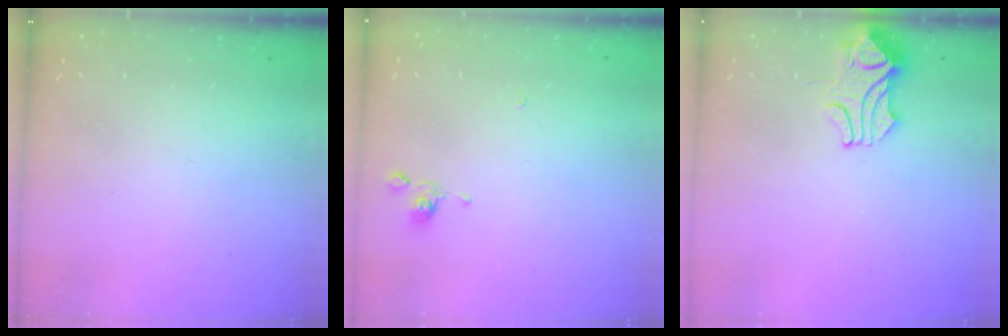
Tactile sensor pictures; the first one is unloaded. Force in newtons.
{"total": 1.7, "press": 1.7, "slide": 0.3}
{"total": 2.1, "press": 1.9, "slide": 0.9}